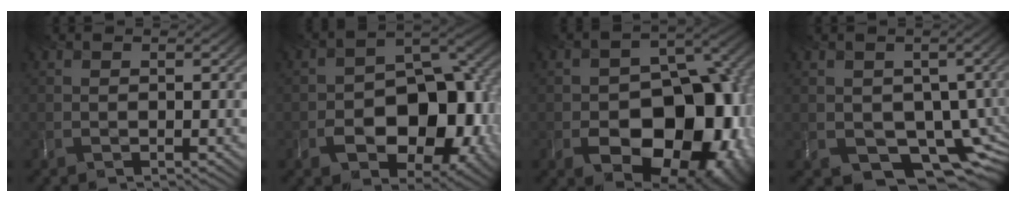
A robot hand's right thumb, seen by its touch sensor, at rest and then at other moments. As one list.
[{"total": 11.6, "force": [-4.2, 7.5, 7.8], "torque": [-0.103, -0.018, -0.063]}, {"total": 16.4, "force": [-6.0, 11.2, 10.3], "torque": [-0.102, -0.030, -0.081]}, {"total": 9.5, "force": [-1.9, 6.8, 6.3], "torque": [-0.102, -0.053, -0.010]}]